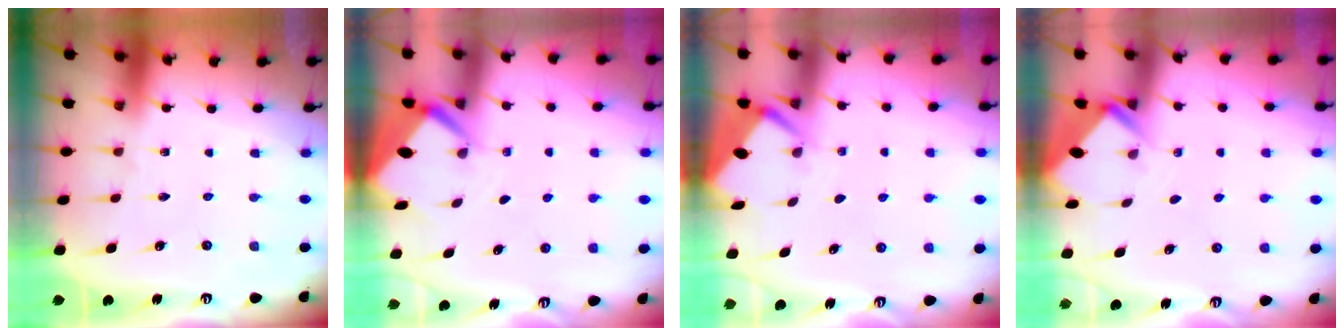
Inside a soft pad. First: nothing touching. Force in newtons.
{"total": 3.0, "press": 3.0, "slide": 0.2}
{"total": 2.8, "press": 2.8, "slide": 0.3}
{"total": 2.6, "press": 2.6, "slide": 0.2}